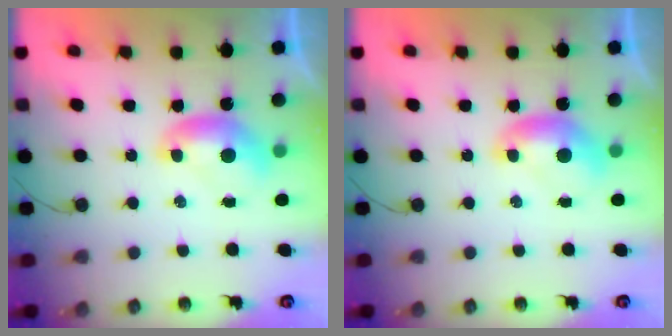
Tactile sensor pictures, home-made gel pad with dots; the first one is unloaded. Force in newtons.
{"total": 0.0}